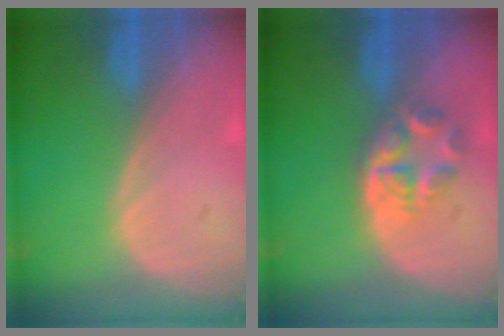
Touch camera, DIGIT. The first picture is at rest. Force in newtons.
{"total": 6.1, "press": 5.1, "slide": 3.3}